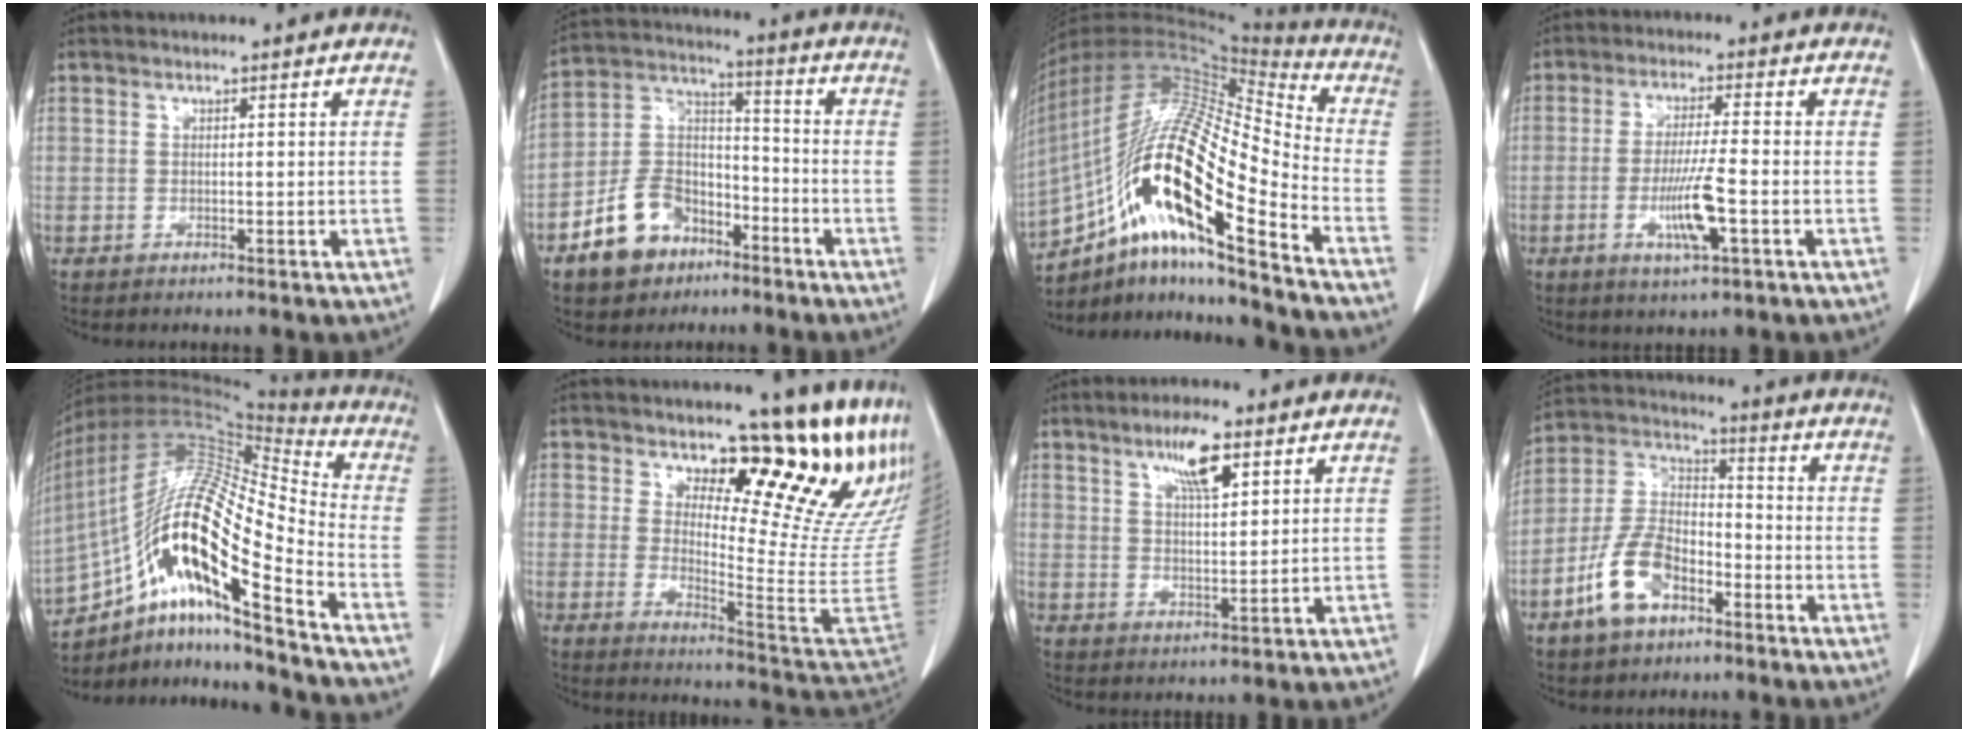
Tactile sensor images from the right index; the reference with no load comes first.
{"total": 11.8, "force": [-6.7, 8.1, 5.3], "torque": [-0.113, 0.024, -0.118]}
{"total": 24.4, "force": [-12.7, 3.7, 20.5], "torque": [-0.397, -0.003, -0.230]}
{"total": 7.4, "force": [-2.3, 0.3, 7.0], "torque": [-0.133, -0.011, -0.042]}
{"total": 22.4, "force": [-11.7, 3.2, 18.8], "torque": [-0.369, 0.005, -0.210]}
{"total": 21.5, "force": [17.0, 3.5, 12.7], "torque": [-0.177, -0.117, 0.210]}
{"total": 6.7, "force": [3.8, 1.4, 5.3], "torque": [-0.098, -0.001, 0.067]}
{"total": 11.0, "force": [-5.7, 6.1, 7.2], "torque": [-0.161, 0.014, -0.109]}